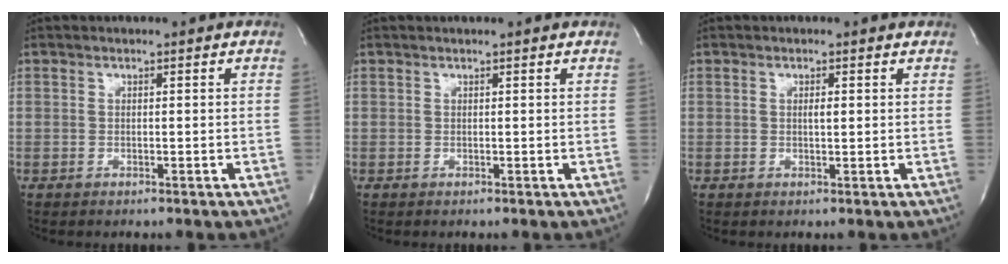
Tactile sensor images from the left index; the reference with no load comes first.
{"total": 1.0, "force": [0.9, -0.1, 0.3], "torque": [-0.009, 0.001, 0.016]}
{"total": 1.2, "force": [0.4, 0.3, 1.1], "torque": [-0.020, 0.002, 0.004]}